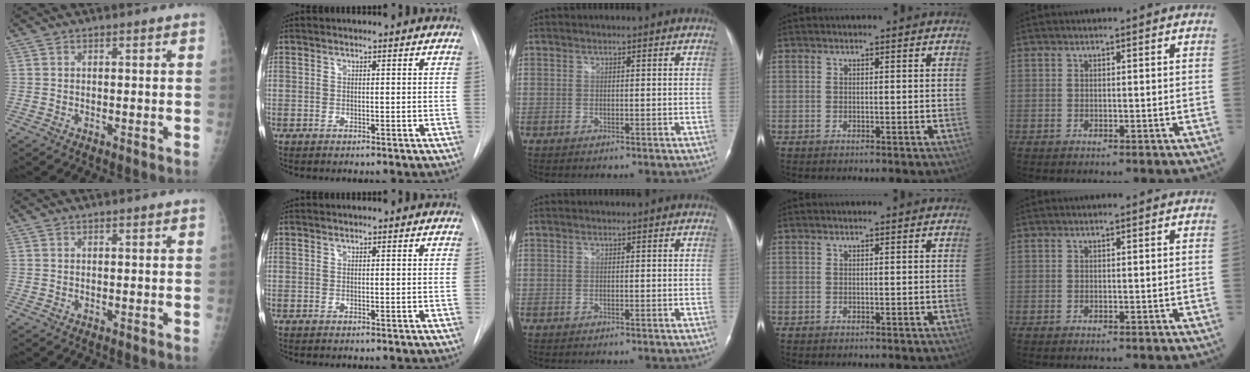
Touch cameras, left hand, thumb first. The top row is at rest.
{}